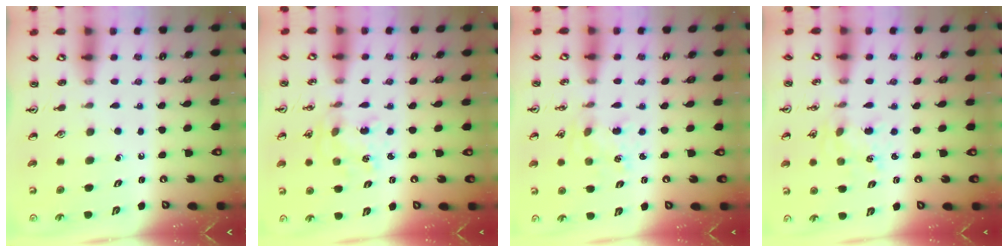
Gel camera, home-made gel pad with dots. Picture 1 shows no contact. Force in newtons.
{"total": 2.4, "press": 2.3, "slide": 0.3}
{"total": 0.5, "press": 0.5, "slide": 0.1}
{"total": 0.5, "press": 0.5, "slide": 0.1}